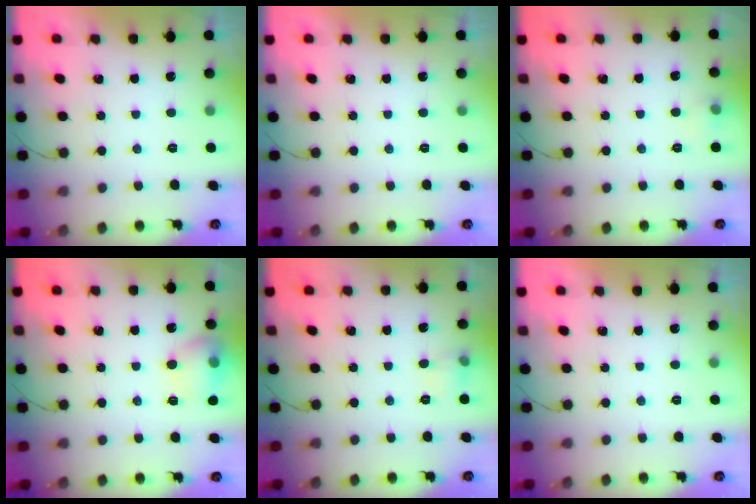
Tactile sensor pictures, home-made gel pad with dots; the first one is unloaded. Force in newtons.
{"total": 0.0}
{"total": 6.3, "press": 3.6, "slide": 5.2}
{"total": 11.6, "press": 11.5, "slide": 1.6}
{"total": 4.9, "press": 4.8, "slide": 1.1}
{"total": 0.0}